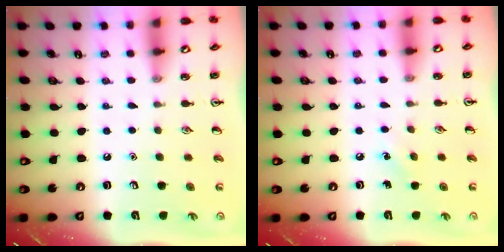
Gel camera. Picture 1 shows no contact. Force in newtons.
{"total": 4.9, "press": 4.6, "slide": 1.7}